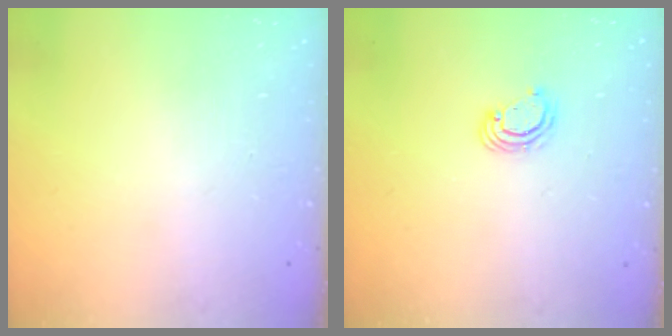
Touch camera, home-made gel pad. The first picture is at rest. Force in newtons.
{"total": 4.0, "press": 3.9, "slide": 0.3}